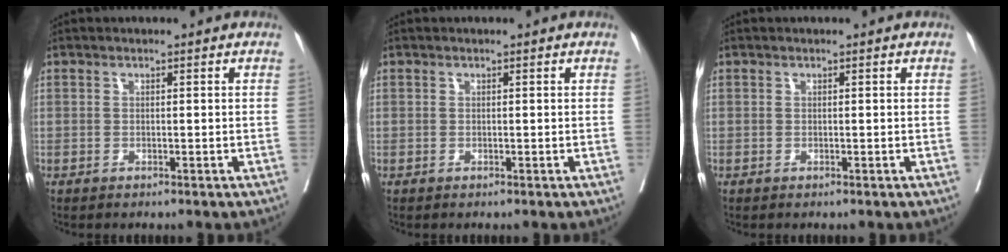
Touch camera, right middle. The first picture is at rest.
{"total": 0.0}
{"total": 0.0}